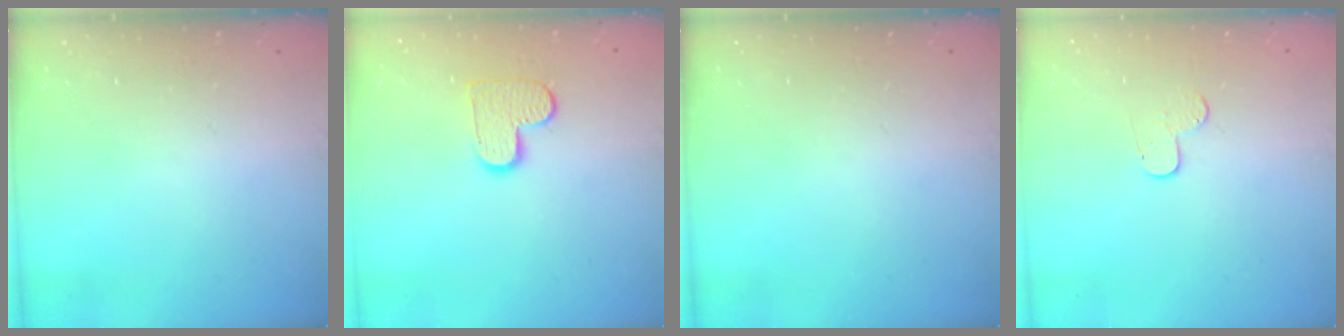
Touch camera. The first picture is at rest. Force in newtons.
{"total": 8.9, "press": 8.9, "slide": 0.4}
{"total": 0.0}
{"total": 4.5, "press": 4.5, "slide": 0.4}